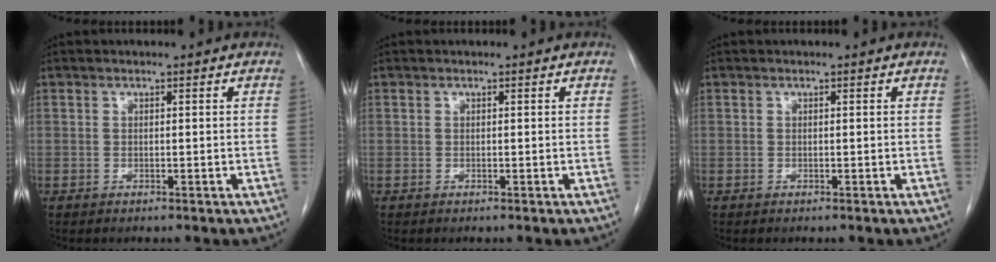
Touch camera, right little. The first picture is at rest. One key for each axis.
{"total": 0.0}
{"total": 0.0}